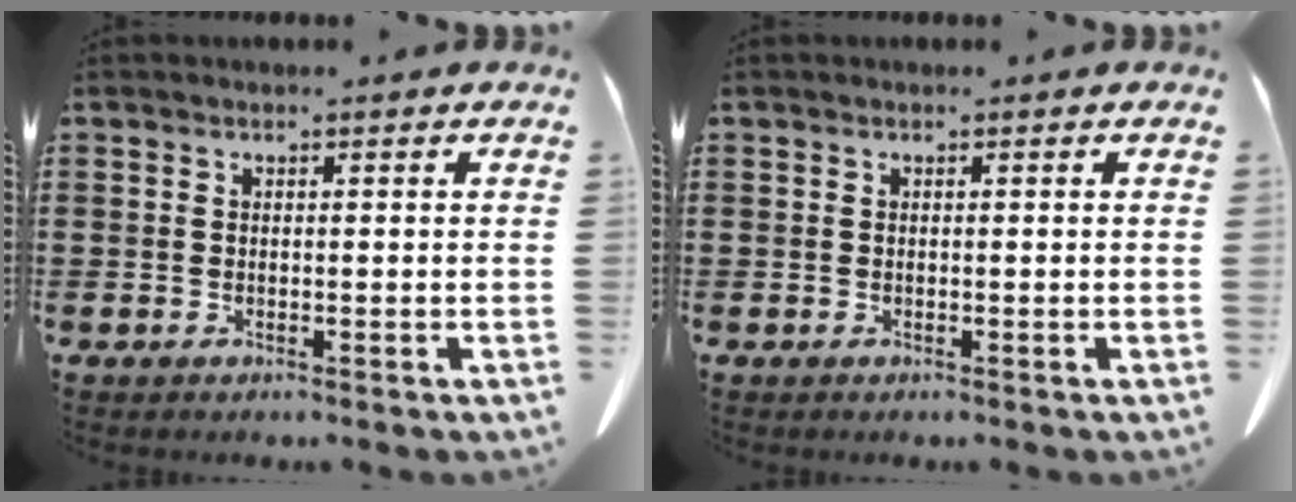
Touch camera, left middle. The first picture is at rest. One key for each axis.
{"total": 0.0}